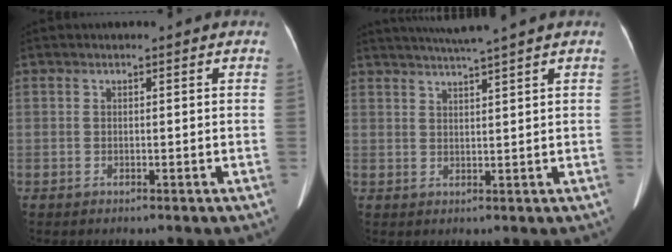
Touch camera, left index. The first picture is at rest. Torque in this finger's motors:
{"motor_torque": [0.57, -1.20, -0.01, 0.06]}